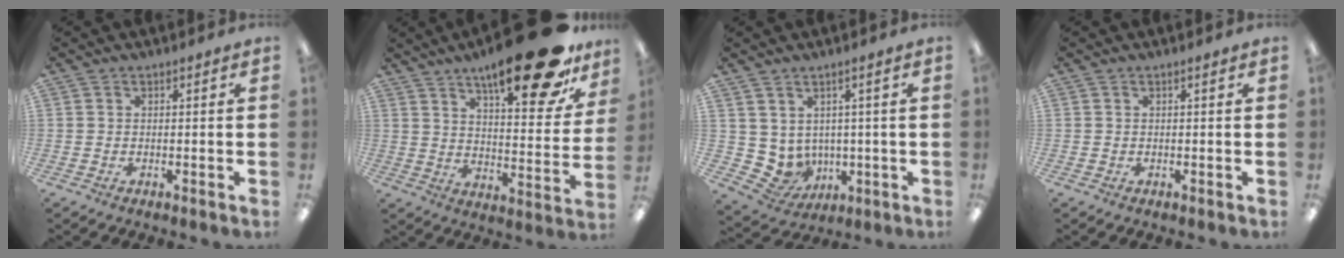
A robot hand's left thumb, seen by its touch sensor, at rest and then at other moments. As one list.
[{"total": 22.4, "force": [15.3, 6.2, 15.1], "torque": [-0.217, -0.096, 0.242]}, {"total": 5.5, "force": [2.4, 4.8, 0.9], "torque": [-0.048, -0.024, 0.059]}, {"total": 0.0}]